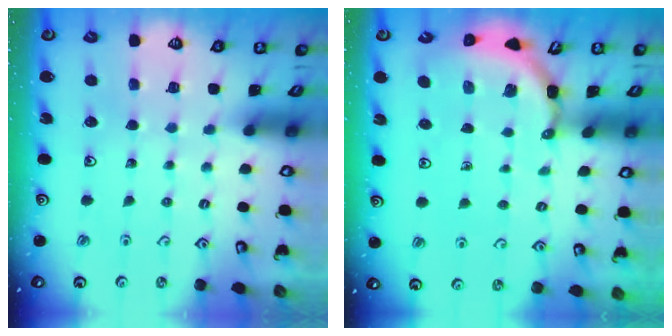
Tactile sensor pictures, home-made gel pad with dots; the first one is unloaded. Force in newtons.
{"total": 3.6, "press": 3.6, "slide": 0.2}